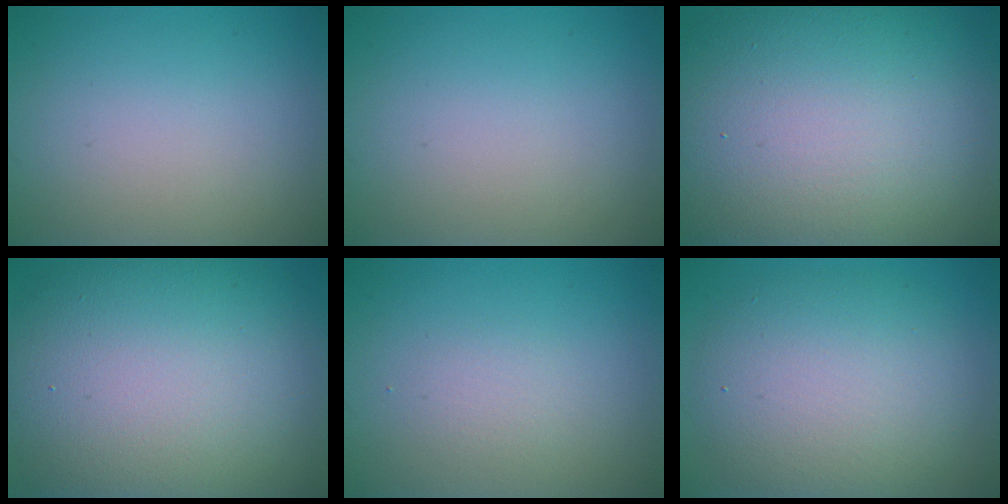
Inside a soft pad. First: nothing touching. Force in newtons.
{"total": 0.0}
{"total": 18.9, "press": 18.9, "slide": 1.0}
{"total": 15.3, "press": 15.3, "slide": 1.0}
{"total": 1.3, "press": 1.3, "slide": 0.0}
{"total": 7.5, "press": 7.5, "slide": 0.3}